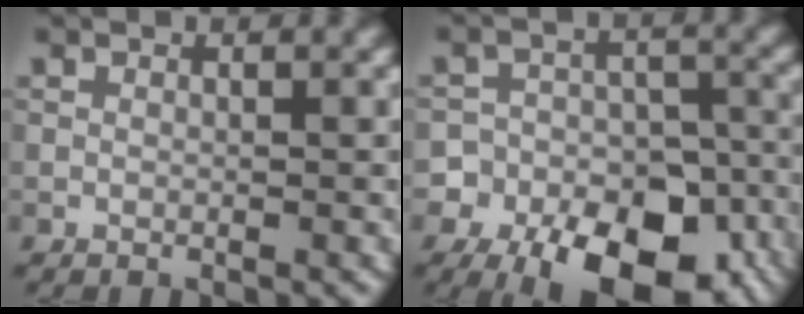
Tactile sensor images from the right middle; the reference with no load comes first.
{"total": 16.6, "force": [-10.9, 10.6, 6.8], "torque": [-0.093, -0.034, -0.160]}